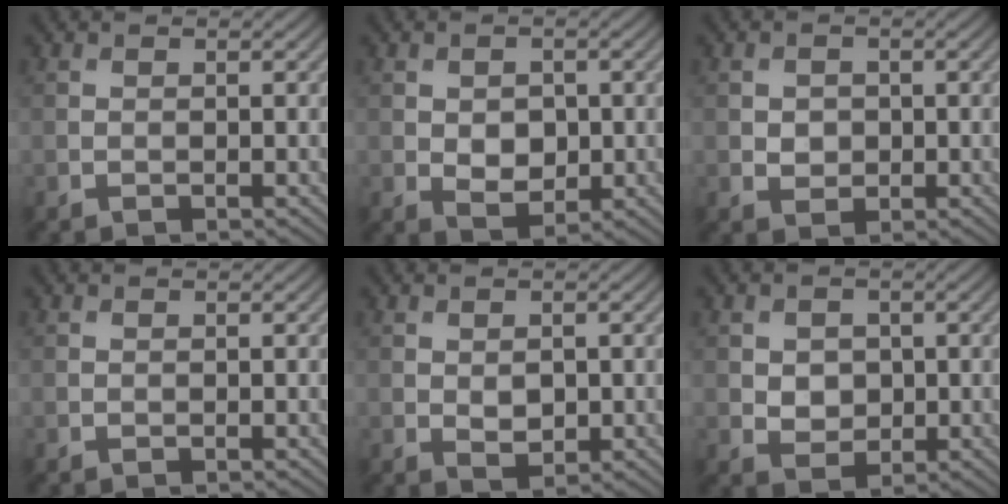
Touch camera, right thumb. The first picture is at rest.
{"total": 3.6, "force": [-0.1, 2.6, 2.5], "torque": [-0.048, -0.008, 0.001]}
{"total": 1.9, "force": [0.0, 1.7, 0.9], "torque": [-0.020, -0.006, -0.002]}
{"total": 0.0}
{"total": 2.3, "force": [0.1, 1.5, 1.7], "torque": [-0.033, -0.006, 0.007]}
{"total": 3.0, "force": [0.3, 2.6, 1.6], "torque": [-0.038, -0.005, 0.001]}